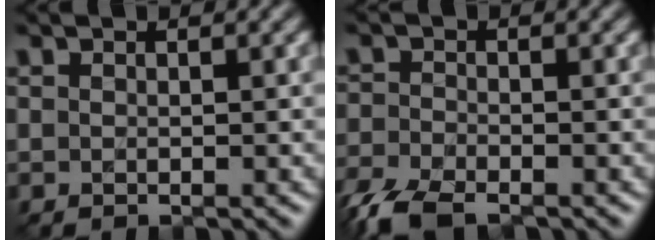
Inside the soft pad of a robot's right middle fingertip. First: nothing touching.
{"total": 6.9, "force": [-5.6, 2.5, 3.2], "torque": [-0.069, -0.033, -0.109]}